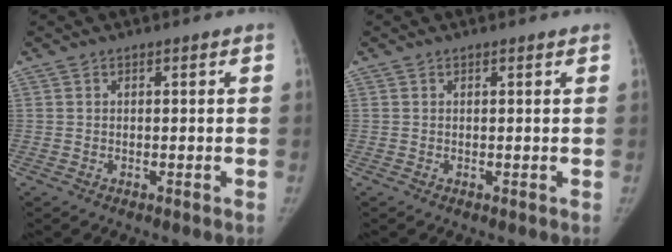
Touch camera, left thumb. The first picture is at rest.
{"total": 0.6, "force": [0.5, 0.2, 0.2], "torque": [-0.003, -0.001, 0.007]}